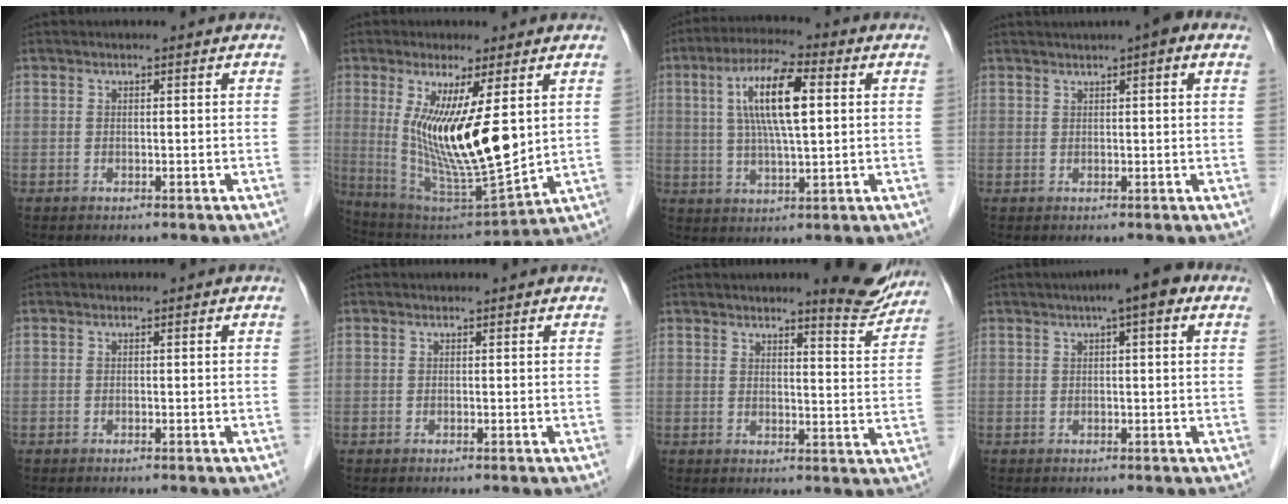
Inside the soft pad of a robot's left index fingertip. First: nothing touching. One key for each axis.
{"total": 15.5, "fx": 2.7, "fy": 2.6, "fz": 15.0, "tx": -0.278, "ty": -0.026, "tz": 0.061}
{"total": 10.6, "fx": 2.3, "fy": 1.9, "fz": 10.1, "tx": -0.194, "ty": 0.013, "tz": 0.040}
{"total": 4.6, "fx": 2.9, "fy": 0.4, "fz": 3.6, "tx": -0.049, "ty": 0.022, "tz": 0.039}
{"total": 0.0}
{"total": 1.7, "fx": 1.6, "fy": 0.4, "fz": 0.3, "tx": -0.013, "ty": 0.016, "tz": 0.016}
{"total": 7.5, "fx": 6.7, "fy": 0.8, "fz": 3.2, "tx": -0.033, "ty": -0.024, "tz": 0.076}
{"total": 6.1, "fx": 3.2, "fy": 1.0, "fz": 5.1, "tx": -0.072, "ty": 0.024, "tz": 0.042}